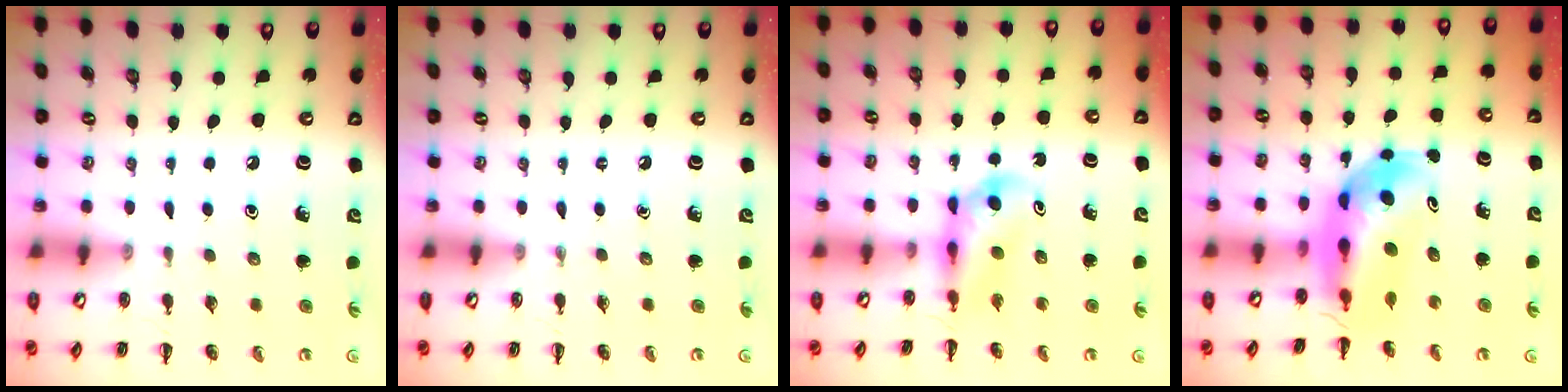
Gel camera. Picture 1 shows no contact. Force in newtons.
{"total": 0.0}
{"total": 3.7, "press": 3.6, "slide": 0.9}
{"total": 7.1, "press": 6.7, "slide": 2.2}